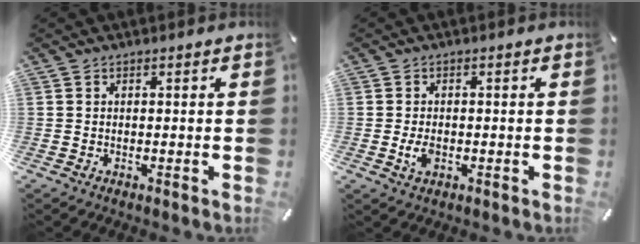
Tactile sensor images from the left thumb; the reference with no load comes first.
{"total": 3.2, "force": [-0.8, 1.9, 2.5], "torque": [-0.064, -0.004, -0.017]}